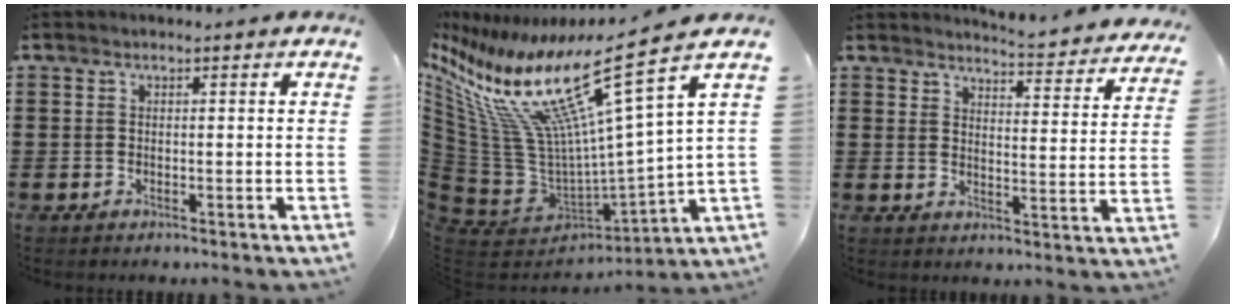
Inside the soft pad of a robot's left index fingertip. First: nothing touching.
{"total": 17.6, "force": [11.1, 3.8, 13.2], "torque": [-0.300, -0.087, 0.174]}
{"total": 4.4, "force": [4.2, -0.4, 1.0], "torque": [-0.024, -0.039, 0.067]}